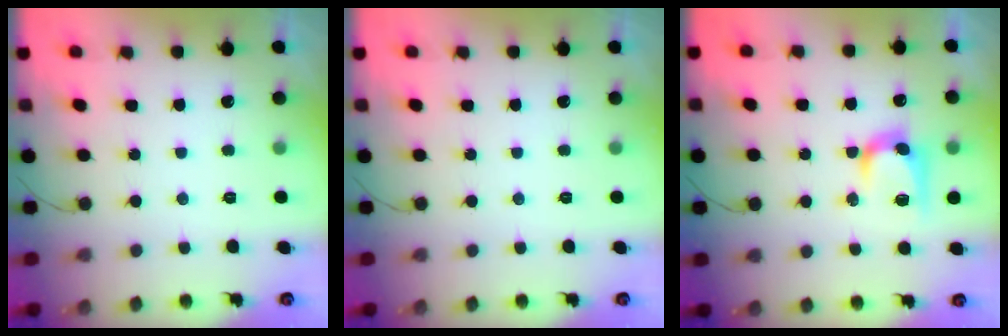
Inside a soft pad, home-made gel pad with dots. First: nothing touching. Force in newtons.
{"total": 0.0}
{"total": 11.9, "press": 11.9, "slide": 0.8}